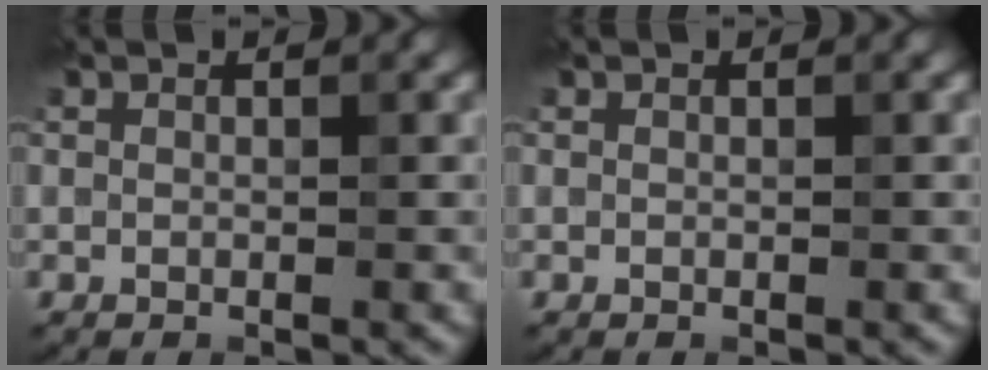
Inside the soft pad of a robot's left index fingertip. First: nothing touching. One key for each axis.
{"total": 0.0}